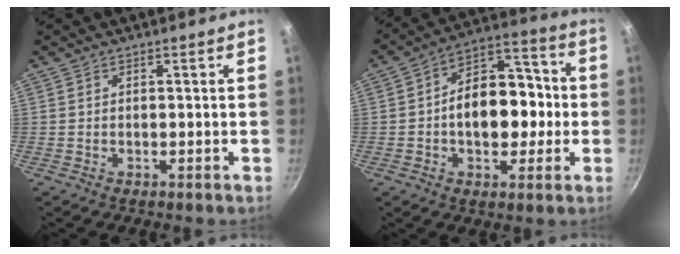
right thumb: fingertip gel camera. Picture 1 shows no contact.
{"total": 15.8, "force": [-1.0, 9.9, 12.3], "torque": [-0.146, 0.036, -0.021]}